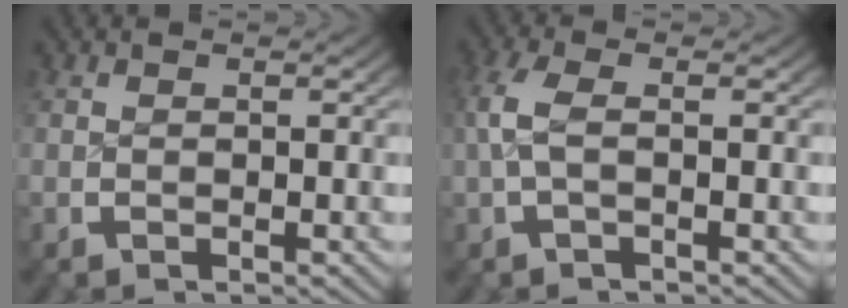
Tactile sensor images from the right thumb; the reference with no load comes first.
{"total": 2.9, "force": [0.1, 1.3, 2.6], "torque": [-0.074, -0.001, 0.005]}